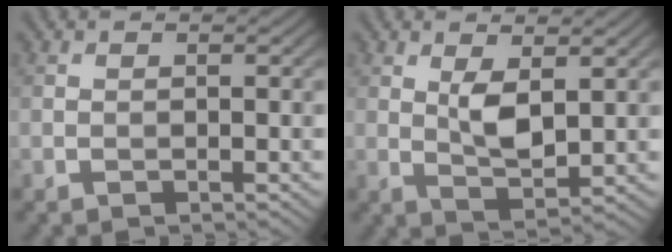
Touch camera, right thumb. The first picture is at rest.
{"total": 4.2, "force": [1.3, 1.7, 3.6], "torque": [-0.079, -0.007, 0.029]}